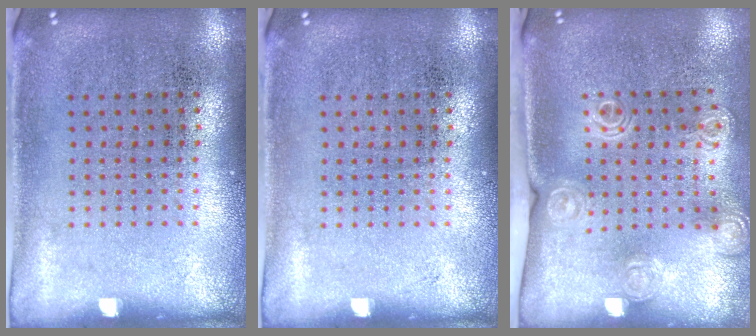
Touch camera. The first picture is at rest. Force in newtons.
{"total": 0.0}
{"total": 1.5, "press": 1.4, "slide": 0.6}